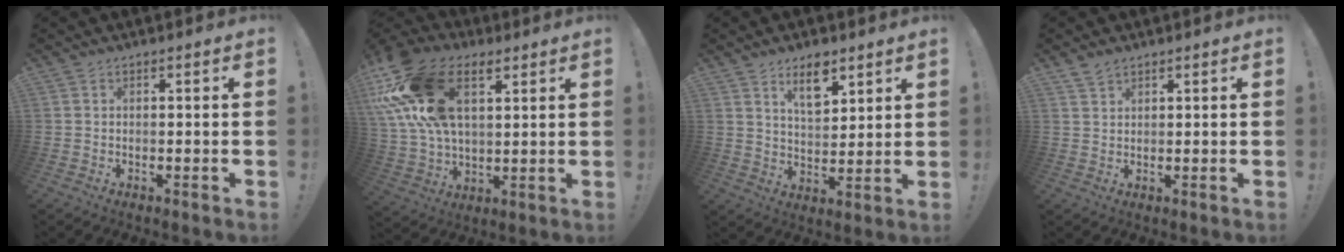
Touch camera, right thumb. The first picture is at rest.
{"total": 23.4, "force": [9.0, 14.6, 16.0], "torque": [-0.298, -0.031, 0.164]}
{"total": 9.2, "force": [6.1, 4.3, 5.5], "torque": [-0.079, -0.032, 0.108]}
{"total": 2.7, "force": [2.3, 1.1, 0.8], "torque": [-0.006, -0.017, 0.042]}